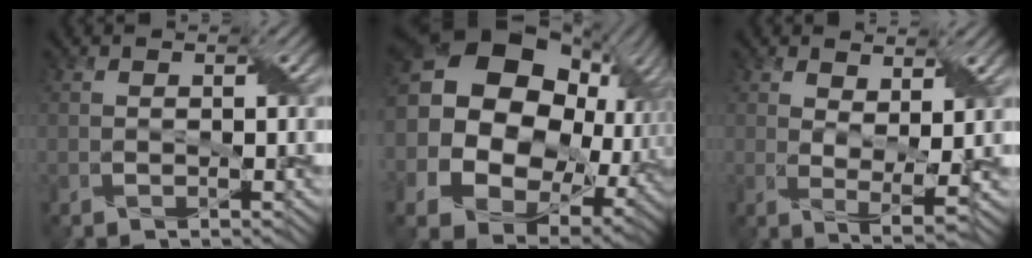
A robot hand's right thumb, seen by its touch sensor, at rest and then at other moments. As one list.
[{"total": 22.1, "force": [0.1, 18.0, 12.9], "torque": [-0.292, -0.012, 0.004]}, {"total": 4.2, "force": [2.5, 1.3, 3.2], "torque": [-0.069, -0.005, 0.047]}]